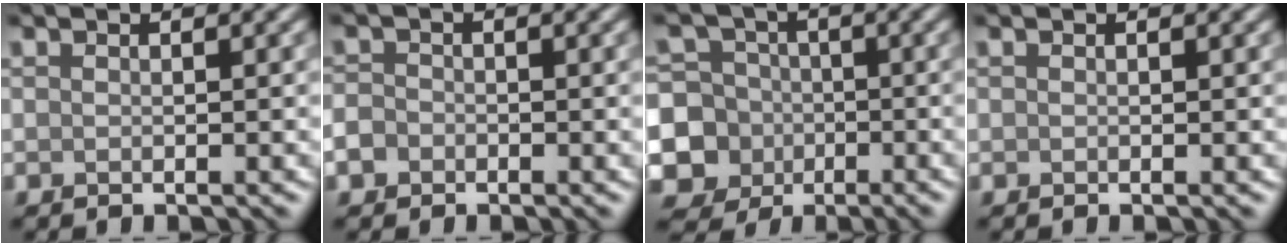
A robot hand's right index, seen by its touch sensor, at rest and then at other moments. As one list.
[{"total": 1.9, "force": [-1.0, 1.5, 0.7], "torque": [-0.006, -0.001, -0.023]}, {"total": 10.7, "force": [-3.0, 10.0, 2.6], "torque": [-0.080, -0.010, -0.073]}, {"total": 0.0}]